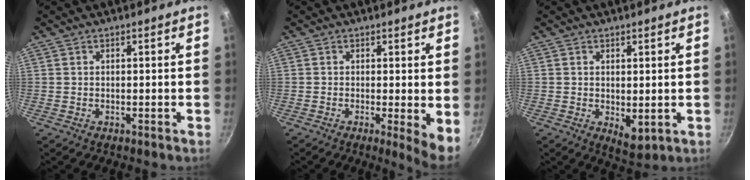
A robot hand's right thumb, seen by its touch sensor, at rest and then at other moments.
{"total": 5.1, "force": [-0.2, 1.1, 4.9], "torque": [-0.065, -0.016, -0.005]}
{"total": 4.2, "force": [0.4, 2.4, 3.4], "torque": [-0.045, -0.018, 0.009]}